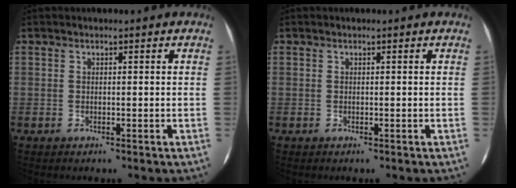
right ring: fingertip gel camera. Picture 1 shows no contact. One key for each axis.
{"total": 0.0}